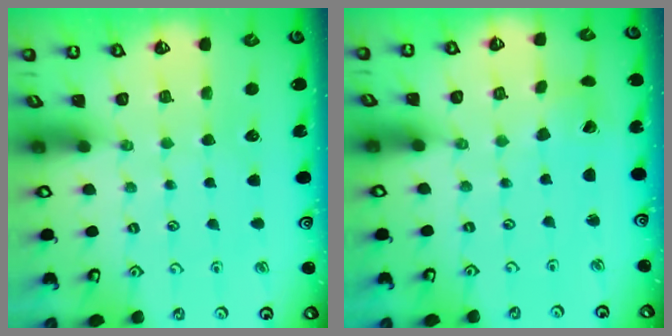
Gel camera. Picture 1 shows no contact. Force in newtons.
{"total": 2.9, "press": 2.9, "slide": 0.2}